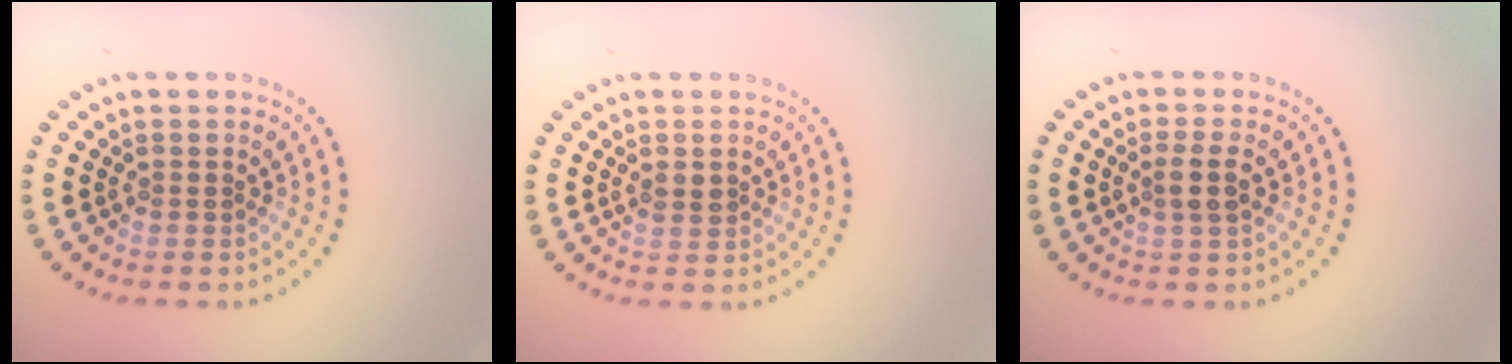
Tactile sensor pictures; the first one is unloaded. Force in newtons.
{"total": 1.2, "press": 1.1, "slide": 0.2}
{"total": 1.9, "press": 1.7, "slide": 0.8}